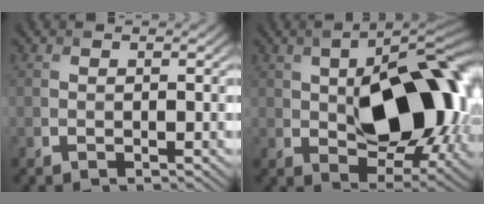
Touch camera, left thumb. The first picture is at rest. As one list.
[{"total": 15.6, "force": [0.9, 8.8, 12.8], "torque": [-0.171, 0.004, 0.024]}]